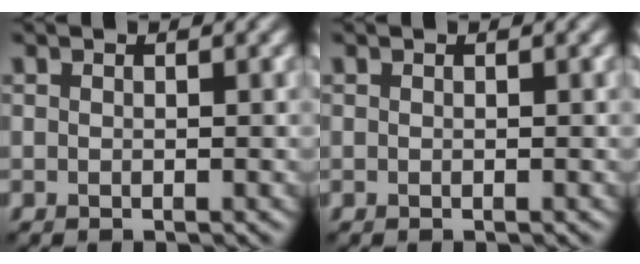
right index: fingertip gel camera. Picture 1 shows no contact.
{"total": 0.0}